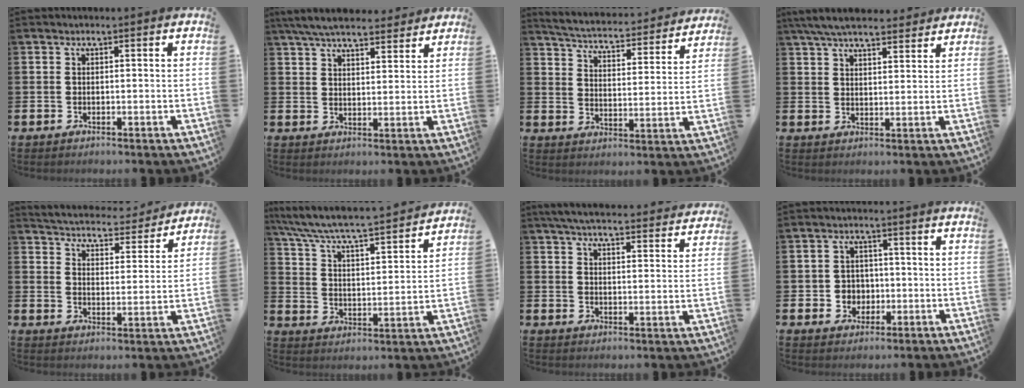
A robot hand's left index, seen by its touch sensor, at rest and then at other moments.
{"total": 6.4, "force": [6.0, 1.4, 1.9], "torque": [-0.052, -0.022, 0.109]}
{"total": 4.6, "force": [4.5, 0.6, 0.9], "torque": [-0.044, -0.042, 0.070]}
{"total": 6.3, "force": [5.8, 1.3, 2.0], "torque": [-0.051, -0.019, 0.107]}
{"total": 5.0, "force": [4.9, 0.8, 0.3], "torque": [-0.026, -0.041, 0.081]}
{"total": 6.6, "force": [6.2, 0.3, 2.0], "torque": [-0.071, -0.054, 0.101]}
{"total": 5.8, "force": [5.6, 0.7, 1.3], "torque": [-0.040, -0.038, 0.100]}
{"total": 3.2, "force": [-0.3, 3.1, 0.6], "torque": [-0.011, -0.001, -0.015]}